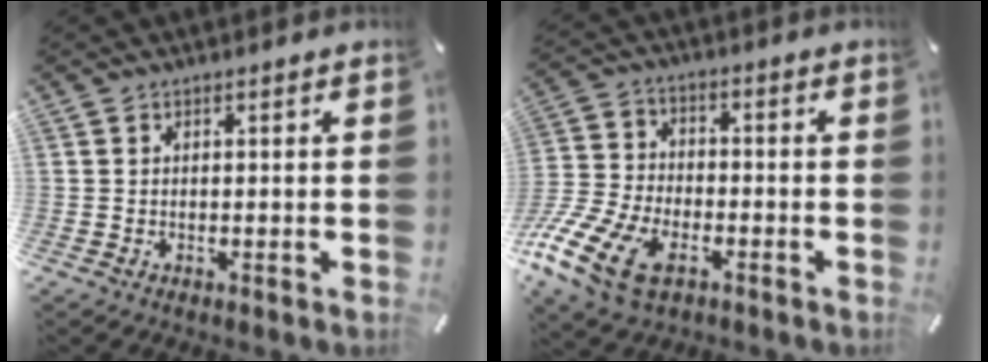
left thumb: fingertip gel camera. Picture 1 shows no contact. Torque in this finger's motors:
{"motor_torque": [0.81, 1.79, 0.75, 0.69, 0.19]}